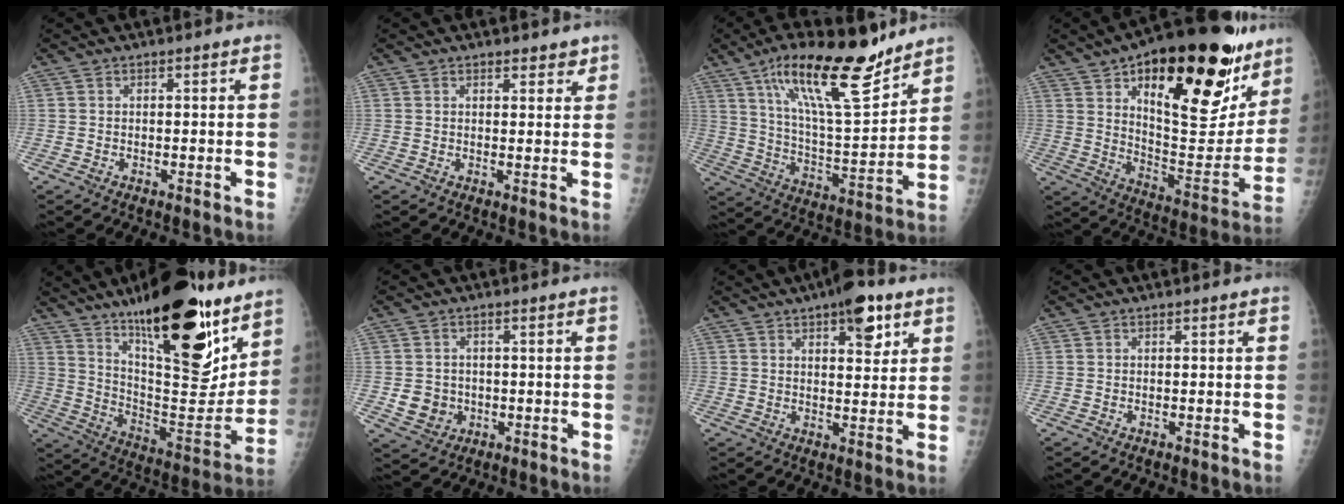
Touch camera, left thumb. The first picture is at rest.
{"total": 2.7, "force": [2.1, 1.3, 0.9], "torque": [0.010, -0.011, 0.023]}
{"total": 21.8, "force": [14.5, 6.0, 15.1], "torque": [-0.228, -0.070, 0.249]}
{"total": 33.6, "force": [17.5, 14.1, 25.0], "torque": [-0.325, -0.042, 0.268]}
{"total": 30.0, "force": [18.7, 10.0, 21.2], "torque": [-0.292, -0.085, 0.298]}
{"total": 5.1, "force": [-0.6, 4.7, 1.9], "torque": [-0.013, 0.004, 0.000]}
{"total": 8.8, "force": [4.9, 3.5, 6.4], "torque": [-0.068, -0.019, 0.065]}
{"total": 0.0}